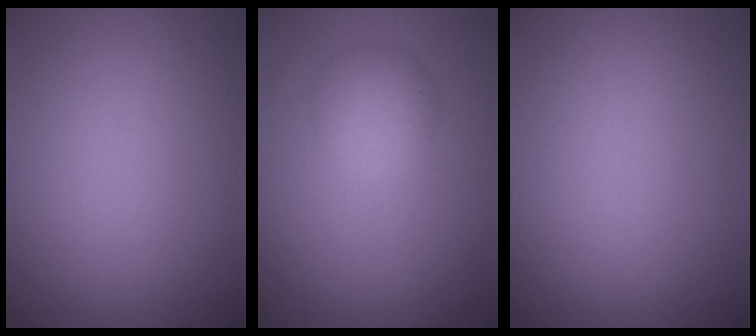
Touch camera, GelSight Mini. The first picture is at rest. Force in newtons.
{"total": 3.3, "press": 3.3, "slide": 0.2}
{"total": 0.0}